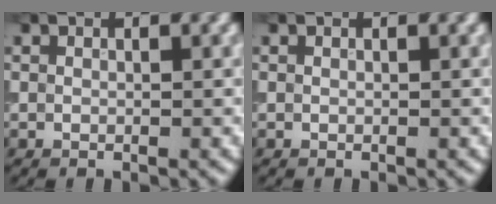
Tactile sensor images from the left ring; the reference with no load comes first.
{"total": 0.0}